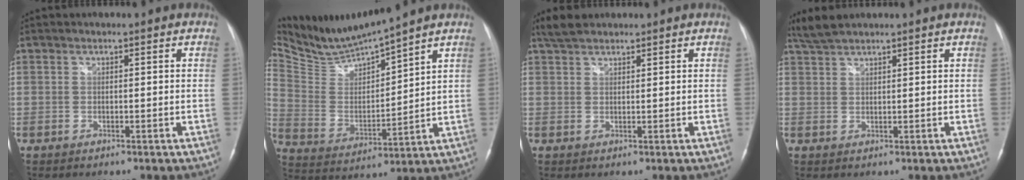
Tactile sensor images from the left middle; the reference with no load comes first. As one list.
[{"total": 10.1, "force": [9.8, -1.1, 2.3], "torque": [-0.062, -0.009, 0.207]}, {"total": 3.3, "force": [2.9, 1.2, 1.2], "torque": [-0.030, 0.014, 0.056]}, {"total": 3.5, "force": [3.2, 0.3, 1.4], "torque": [-0.038, 0.016, 0.068]}]